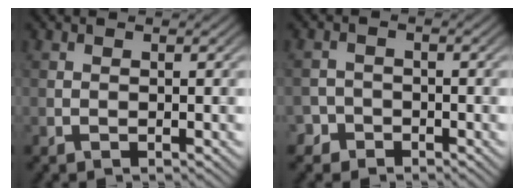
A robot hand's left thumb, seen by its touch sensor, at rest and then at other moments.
{"total": 2.6, "force": [-1.6, 2.0, 0.2], "torque": [0.008, 0.005, -0.039]}